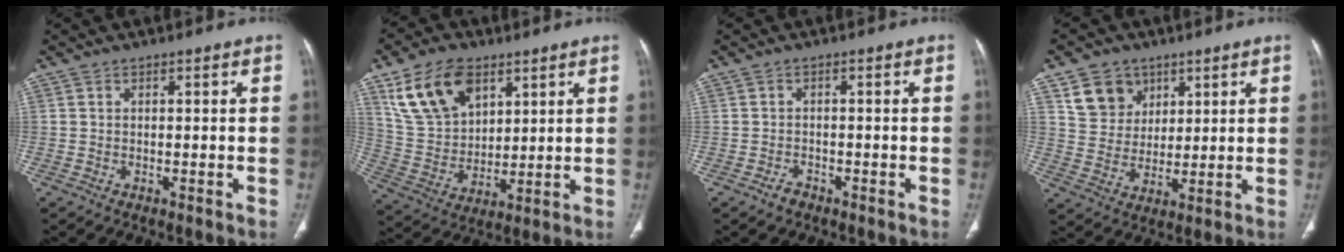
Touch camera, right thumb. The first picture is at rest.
{"total": 15.0, "force": [7.9, 9.4, 8.7], "torque": [-0.135, -0.023, 0.165]}
{"total": 1.7, "force": [-1.2, 1.0, 0.6], "torque": [-0.013, 0.006, -0.021]}
{"total": 8.9, "force": [4.8, 7.1, 2.5], "torque": [-0.013, -0.023, 0.093]}